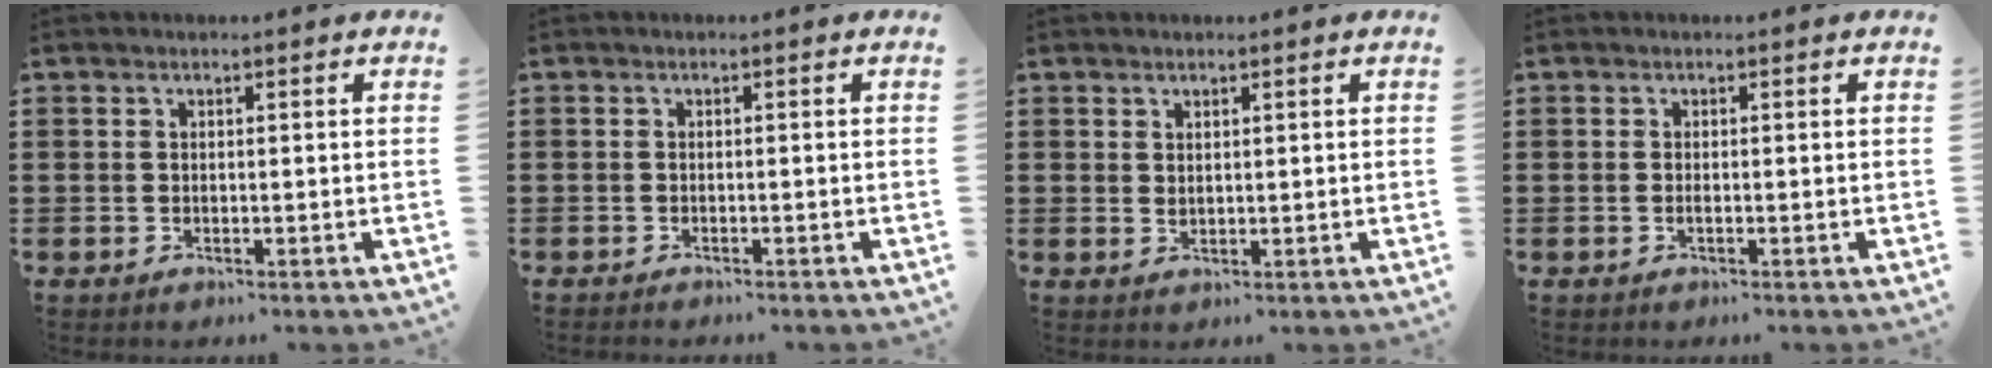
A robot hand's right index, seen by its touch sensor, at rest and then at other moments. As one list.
[{"total": 0.9, "force": [-0.9, -0.1, 0.0], "torque": [0.000, -0.003, -0.018]}, {"total": 0.9, "force": [0.7, 0.4, 0.3], "torque": [-0.008, 0.001, 0.014]}, {"total": 0.5, "force": [-0.2, 0.1, 0.5], "torque": [-0.011, -0.004, -0.003]}]